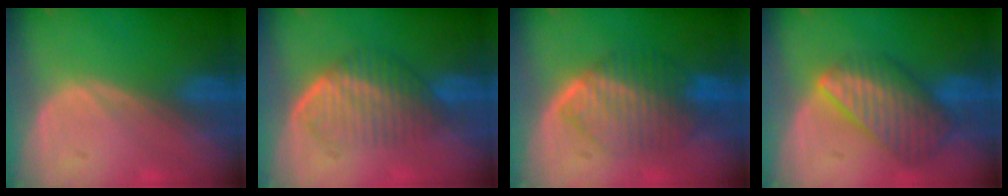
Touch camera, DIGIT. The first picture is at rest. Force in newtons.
{"total": 6.6, "press": 6.0, "slide": 2.7}
{"total": 7.2, "press": 7.2, "slide": 0.4}
{"total": 8.7, "press": 7.6, "slide": 4.4}